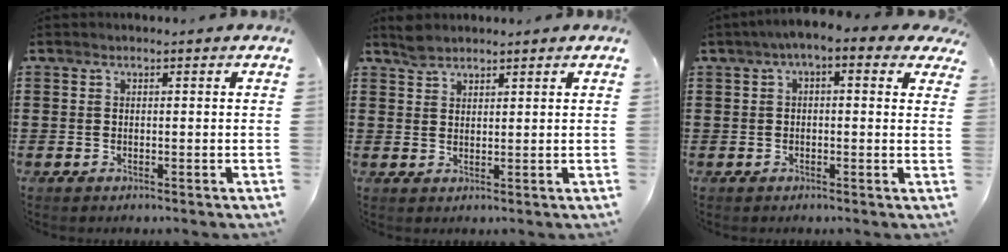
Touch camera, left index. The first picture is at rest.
{"total": 2.2, "force": [2.1, 0.8, 0.4], "torque": [-0.014, 0.002, 0.040]}
{"total": 2.9, "force": [0.4, 1.0, 2.7], "torque": [-0.059, 0.004, -0.001]}